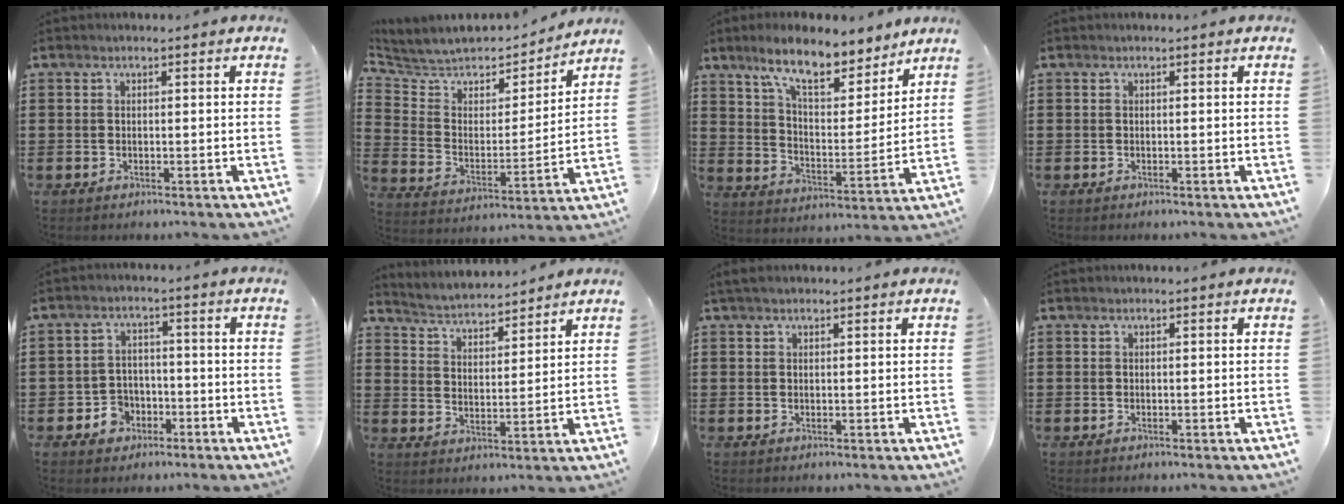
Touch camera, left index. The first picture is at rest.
{"total": 5.9, "force": [5.4, 2.1, 1.0], "torque": [-0.057, -0.042, 0.089]}
{"total": 10.9, "force": [8.7, 2.5, 6.0], "torque": [-0.127, -0.032, 0.152]}
{"total": 0.0}
{"total": 4.2, "force": [-2.4, 3.2, 1.1], "torque": [-0.027, 0.010, -0.048]}
{"total": 3.7, "force": [3.7, 0.2, 0.0], "torque": [-0.018, -0.025, 0.063]}
{"total": 1.1, "force": [0.8, 0.4, 0.7], "torque": [-0.014, 0.004, 0.014]}
{"total": 0.0}